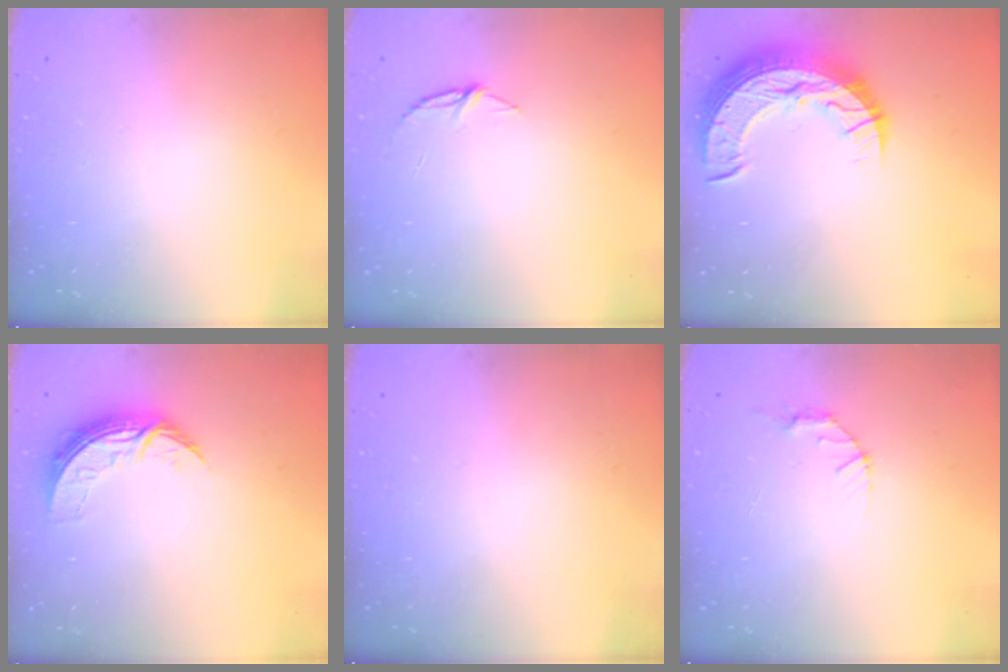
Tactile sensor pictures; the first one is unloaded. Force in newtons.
{"total": 4.8, "press": 4.8, "slide": 0.5}
{"total": 15.0, "press": 15.0, "slide": 1.0}
{"total": 7.8, "press": 7.8, "slide": 0.3}
{"total": 0.0}
{"total": 2.8, "press": 2.8, "slide": 0.4}